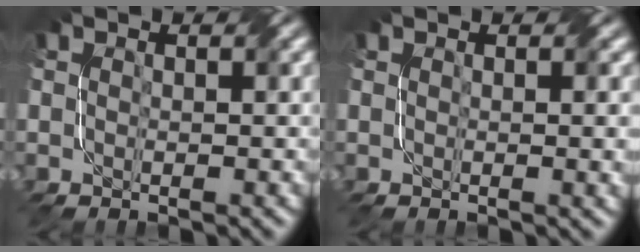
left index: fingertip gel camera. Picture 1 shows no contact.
{"total": 2.0, "force": [0.1, 0.5, 1.9], "torque": [-0.017, 0.004, 0.000]}